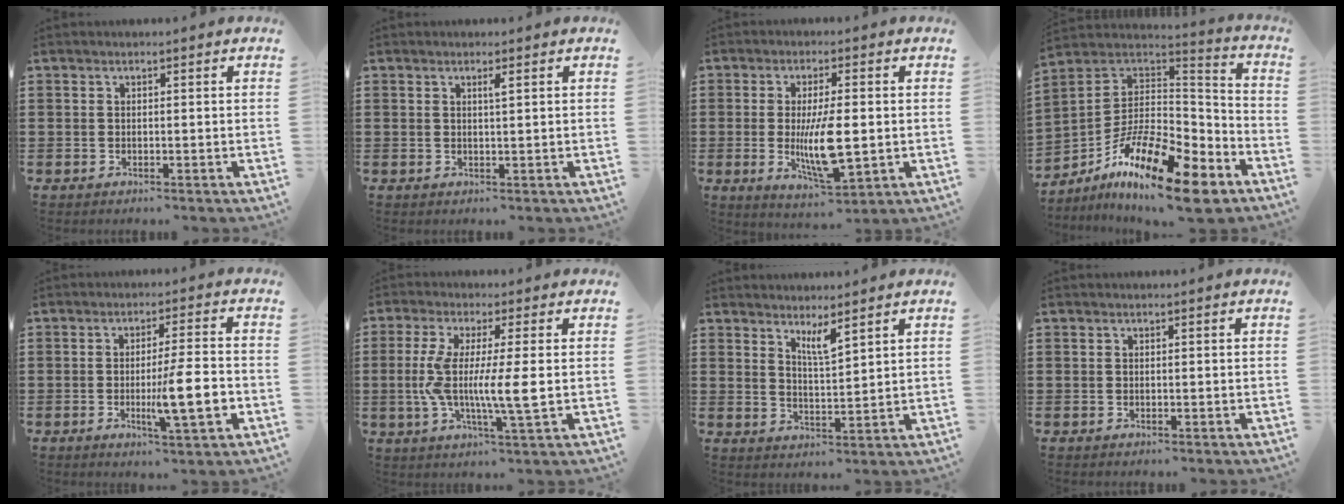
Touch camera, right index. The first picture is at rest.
{"total": 1.0, "force": [0.5, -0.1, 0.9], "torque": [-0.017, -0.003, 0.008]}
{"total": 9.7, "force": [-1.2, 3.0, 9.2], "torque": [-0.189, -0.016, -0.021]}
{"total": 17.8, "force": [-10.8, 5.3, 13.1], "torque": [-0.245, 0.030, -0.185]}
{"total": 9.4, "force": [-2.1, 1.2, 9.1], "torque": [-0.146, -0.012, -0.035]}
{"total": 8.6, "force": [-0.8, 0.4, 8.5], "torque": [-0.174, -0.015, -0.021]}
{"total": 3.7, "force": [2.9, 0.5, 2.2], "torque": [-0.042, -0.003, 0.049]}
{"total": 0.0}